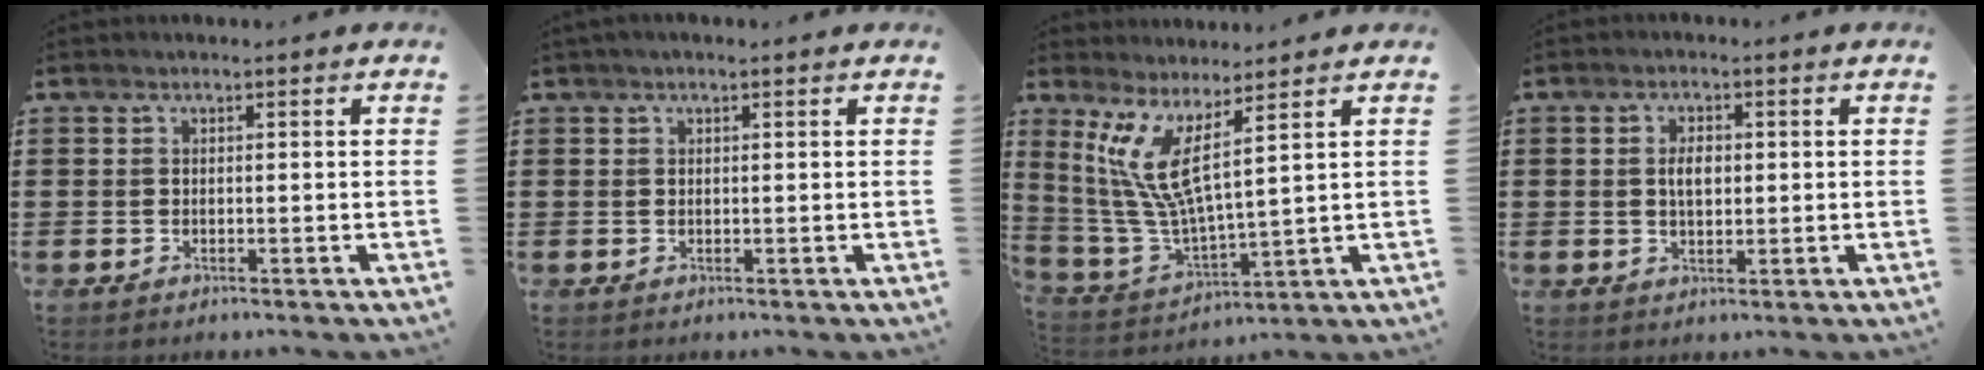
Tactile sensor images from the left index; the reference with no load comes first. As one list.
[{"total": 0.7, "force": [0.3, 0.2, 0.5], "torque": [-0.011, 0.003, 0.005]}, {"total": 9.2, "force": [5.3, 1.4, 7.3], "torque": [-0.181, -0.040, 0.090]}, {"total": 2.8, "force": [0.3, 1.5, 2.4], "torque": [-0.049, 0.007, 0.003]}]